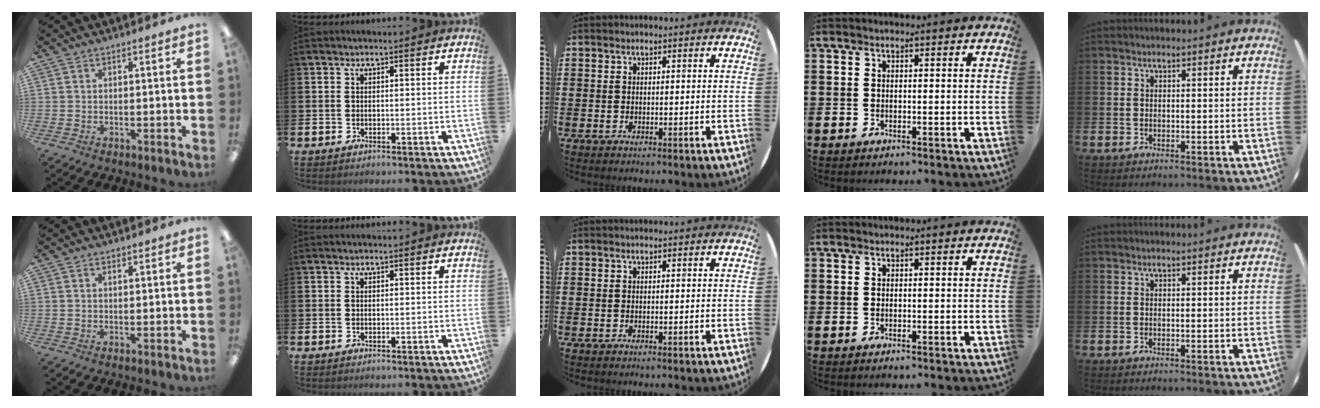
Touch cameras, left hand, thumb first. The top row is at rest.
{"thumb": {"total": 0.8, "force": [0.7, 0.2, 0.2], "torque": [-0.005, -0.001, 0.014]}}